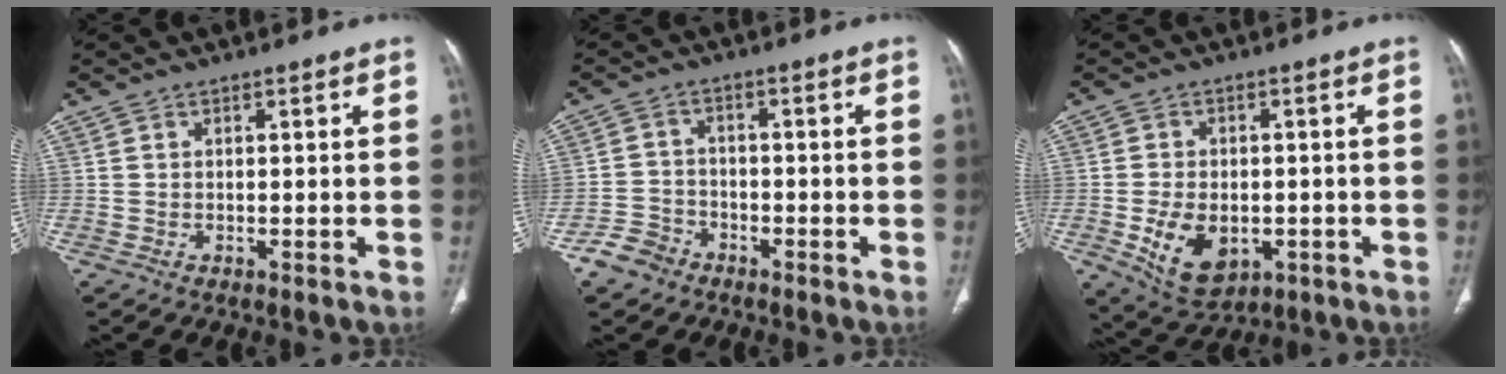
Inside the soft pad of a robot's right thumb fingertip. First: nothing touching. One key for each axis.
{"total": 4.9, "fx": -3.4, "fy": 3.4, "fz": 0.9, "tx": -0.008, "ty": 0.021, "tz": -0.067}
{"total": 10.3, "fx": -2.8, "fy": 6.9, "fz": 7.1, "tx": -0.109, "ty": 0.003, "tz": -0.028}